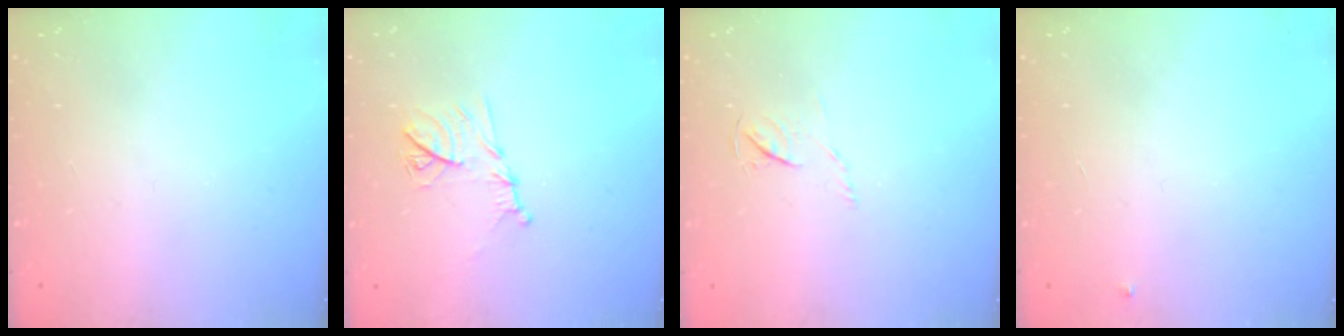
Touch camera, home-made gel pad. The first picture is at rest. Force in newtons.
{"total": 11.2, "press": 11.2, "slide": 0.5}
{"total": 3.9, "press": 3.9, "slide": 0.4}
{"total": 3.0, "press": 2.9, "slide": 0.4}